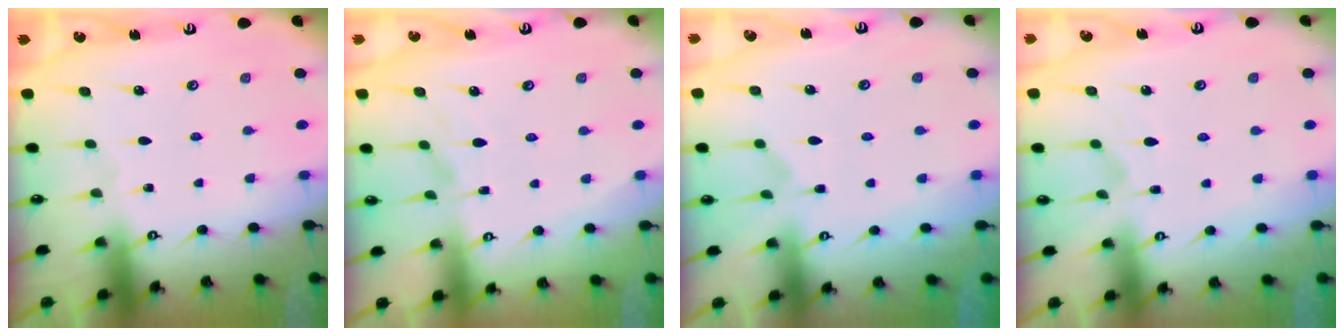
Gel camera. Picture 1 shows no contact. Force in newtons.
{"total": 4.3, "press": 4.1, "slide": 1.2}
{"total": 1.1, "press": 0.7, "slide": 0.9}
{"total": 3.2, "press": 3.0, "slide": 1.3}